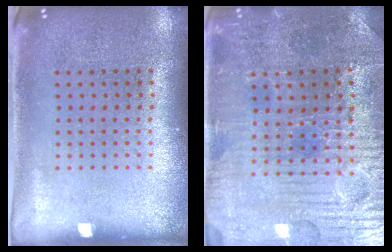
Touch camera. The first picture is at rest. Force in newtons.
{"total": 3.5, "press": 3.5, "slide": 0.5}